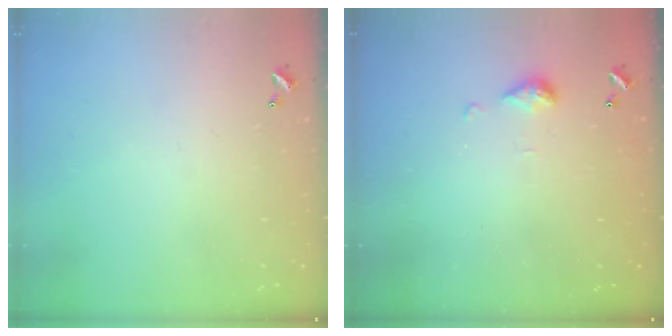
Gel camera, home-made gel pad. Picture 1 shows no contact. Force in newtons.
{"total": 5.6, "press": 5.5, "slide": 0.7}